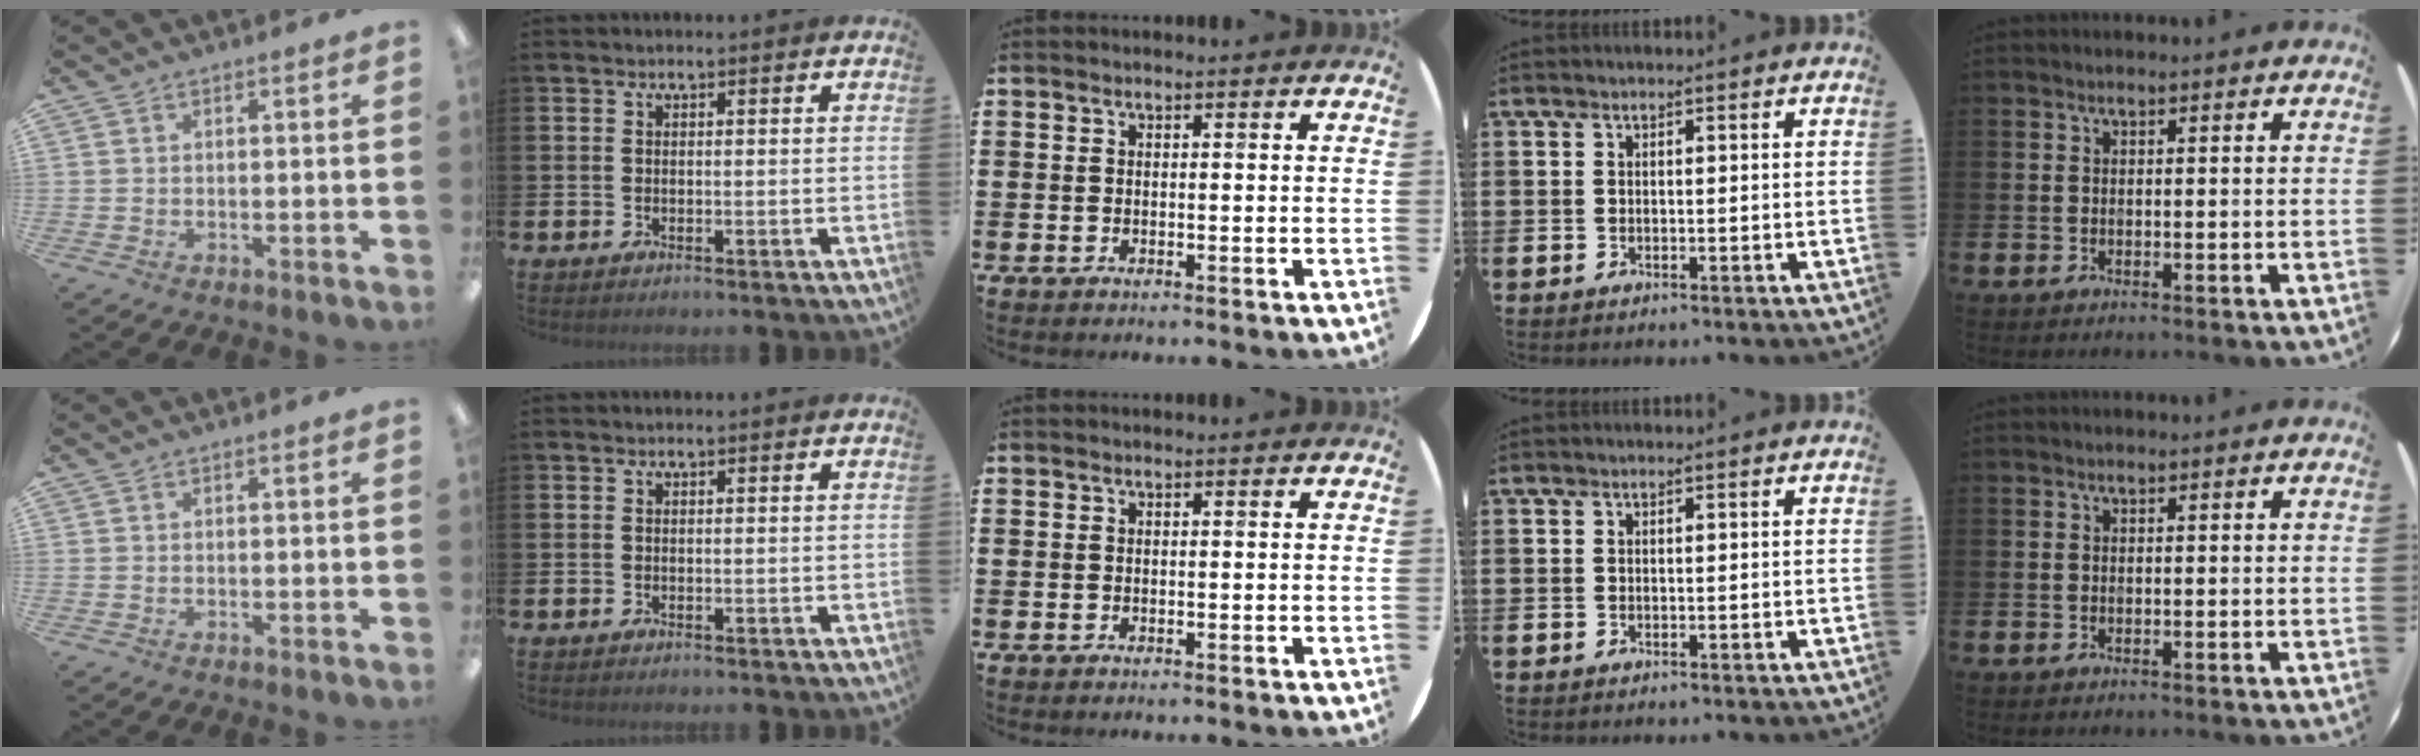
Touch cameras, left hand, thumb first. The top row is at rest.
{}